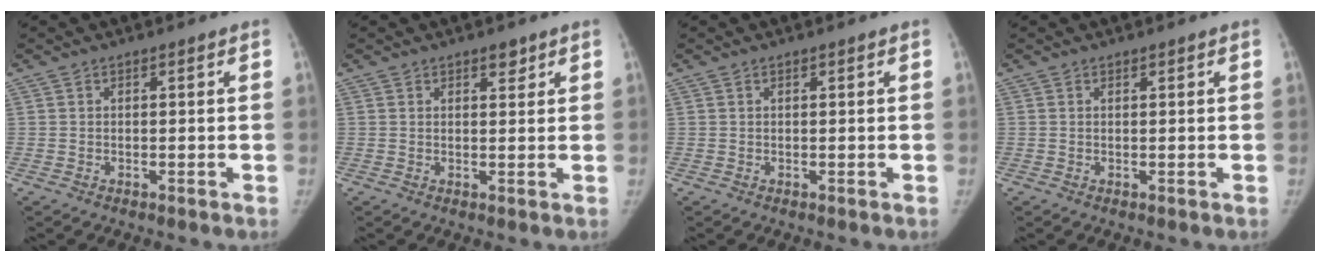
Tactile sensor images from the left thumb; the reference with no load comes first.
{"total": 2.0, "force": [1.4, 1.0, 1.0], "torque": [0.001, -0.007, 0.017]}
{"total": 0.0}
{"total": 0.0}